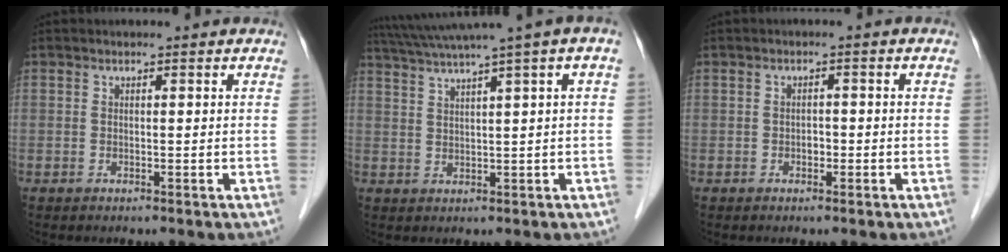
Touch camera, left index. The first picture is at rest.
{"total": 8.6, "force": [5.7, -1.4, 6.3], "torque": [-0.103, 0.031, 0.092]}
{"total": 1.2, "force": [-0.6, 0.8, 0.6], "torque": [-0.009, 0.000, -0.010]}